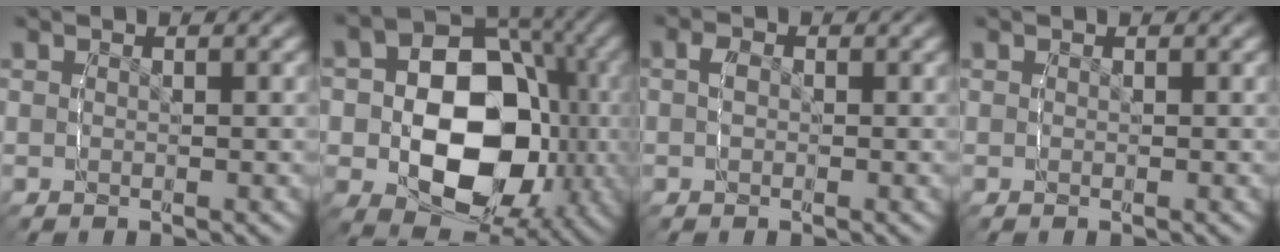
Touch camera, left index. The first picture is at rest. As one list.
[{"total": 16.2, "force": [-2.9, 13.8, 8.1], "torque": [-0.174, -0.067, -0.042]}, {"total": 2.9, "force": [-1.2, 1.2, -2.4], "torque": [0.015, -0.006, -0.032]}, {"total": 2.1, "force": [-0.7, 0.0, -1.9], "torque": [0.020, -0.002, -0.019]}]